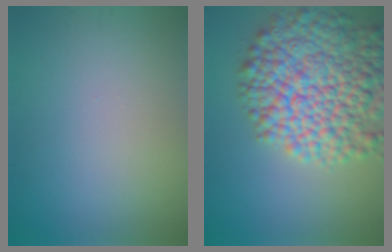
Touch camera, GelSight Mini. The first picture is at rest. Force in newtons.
{"total": 11.4, "press": 11.4, "slide": 0.6}